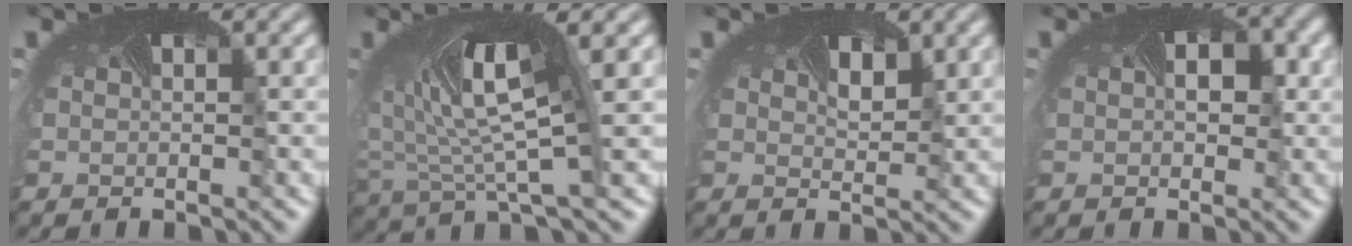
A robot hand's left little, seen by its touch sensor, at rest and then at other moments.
{"total": 7.1, "force": [1.3, 2.5, 6.5], "torque": [-0.147, -0.006, 0.021]}
{"total": 1.9, "force": [0.9, 1.2, 1.2], "torque": [-0.022, 0.000, 0.010]}
{"total": 3.3, "force": [0.3, 2.1, 2.6], "torque": [-0.039, 0.003, 0.008]}